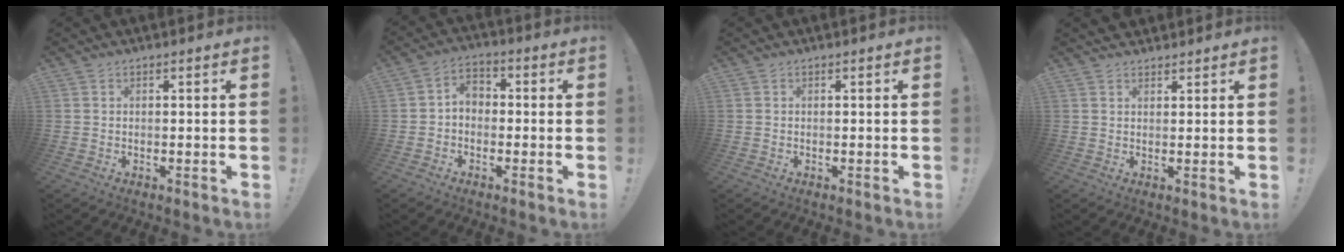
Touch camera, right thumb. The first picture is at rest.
{"total": 4.6, "force": [-0.9, 3.6, 2.7], "torque": [-0.057, 0.016, -0.013]}
{"total": 0.0}
{"total": 1.0, "force": [0.8, 0.6, -0.1], "torque": [0.009, -0.005, 0.014]}